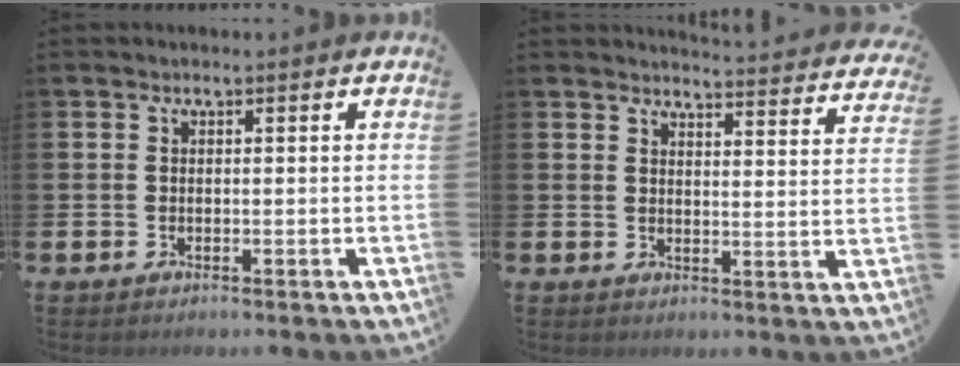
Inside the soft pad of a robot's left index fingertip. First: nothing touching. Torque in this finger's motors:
{"motor_torque": [0.95, -1.18, 0.15, 0.00]}